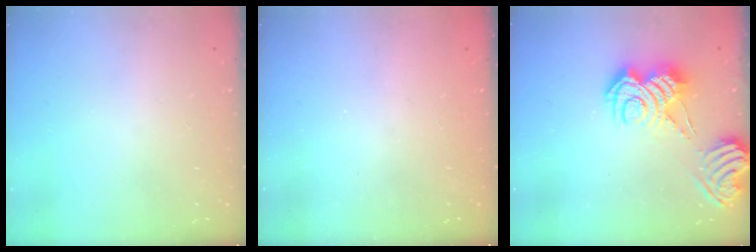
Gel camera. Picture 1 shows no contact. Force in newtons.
{"total": 2.3, "press": 2.2, "slide": 0.8}
{"total": 9.1, "press": 9.1, "slide": 0.5}